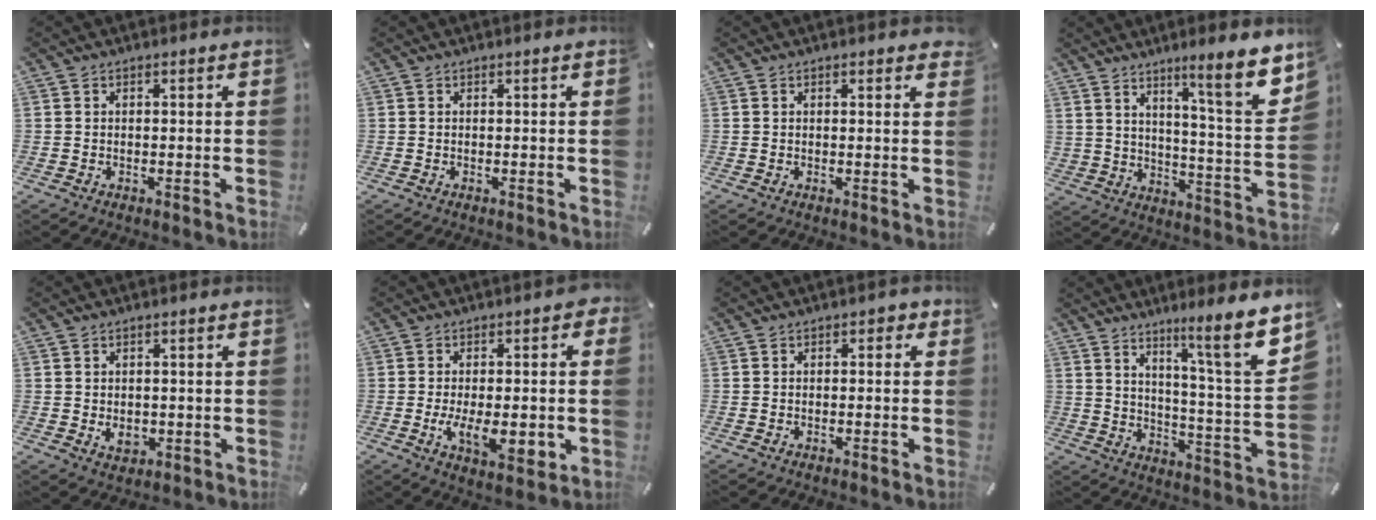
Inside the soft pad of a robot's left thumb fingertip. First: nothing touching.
{"total": 0.0}
{"total": 1.0, "force": [0.6, 0.3, 0.8], "torque": [-0.009, -0.002, 0.008]}
{"total": 13.5, "force": [10.0, 2.5, 8.7], "torque": [-0.123, -0.081, 0.161]}
{"total": 3.3, "force": [-0.4, 2.6, 2.1], "torque": [-0.030, -0.006, -0.011]}
{"total": 12.3, "force": [-2.5, 6.5, 10.1], "torque": [-0.159, -0.009, -0.039]}
{"total": 1.1, "force": [-0.4, 0.9, 0.5], "torque": [-0.009, 0.007, -0.010]}
{"total": 13.9, "force": [10.0, 1.1, 9.6], "torque": [-0.137, -0.088, 0.153]}